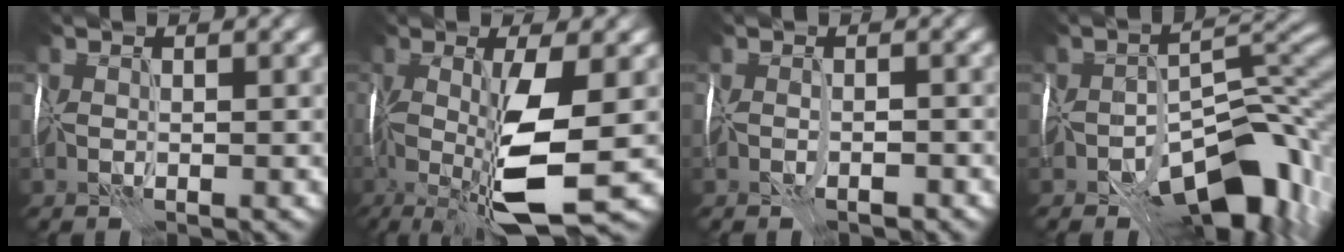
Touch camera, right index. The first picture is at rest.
{"total": 9.4, "force": [-1.5, 2.1, 9.1], "torque": [-0.179, -0.013, -0.025]}
{"total": 1.3, "force": [-0.8, 0.5, 0.9], "torque": [-0.020, 0.003, -0.013]}
{"total": 10.8, "force": [-6.0, 5.2, 7.3], "torque": [-0.087, 0.004, -0.101]}